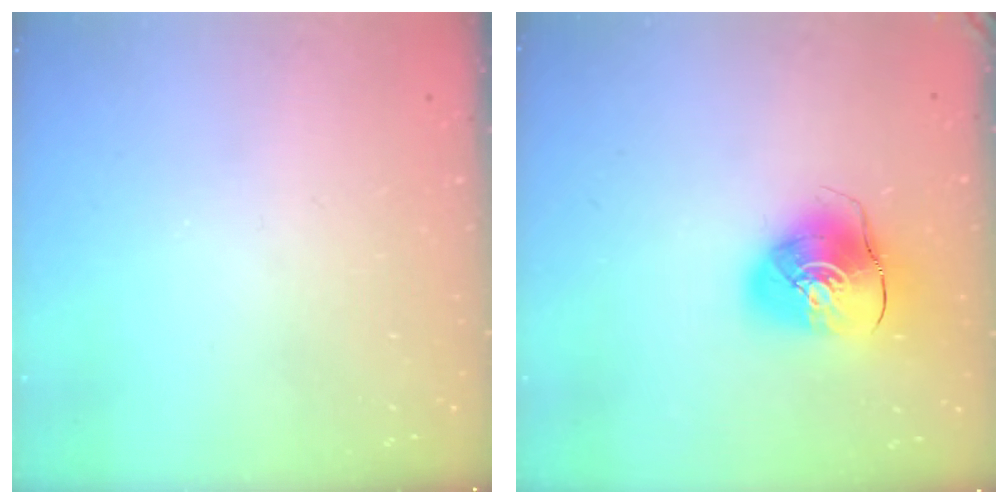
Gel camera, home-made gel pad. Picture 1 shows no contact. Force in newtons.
{"total": 10.8, "press": 10.7, "slide": 1.5}